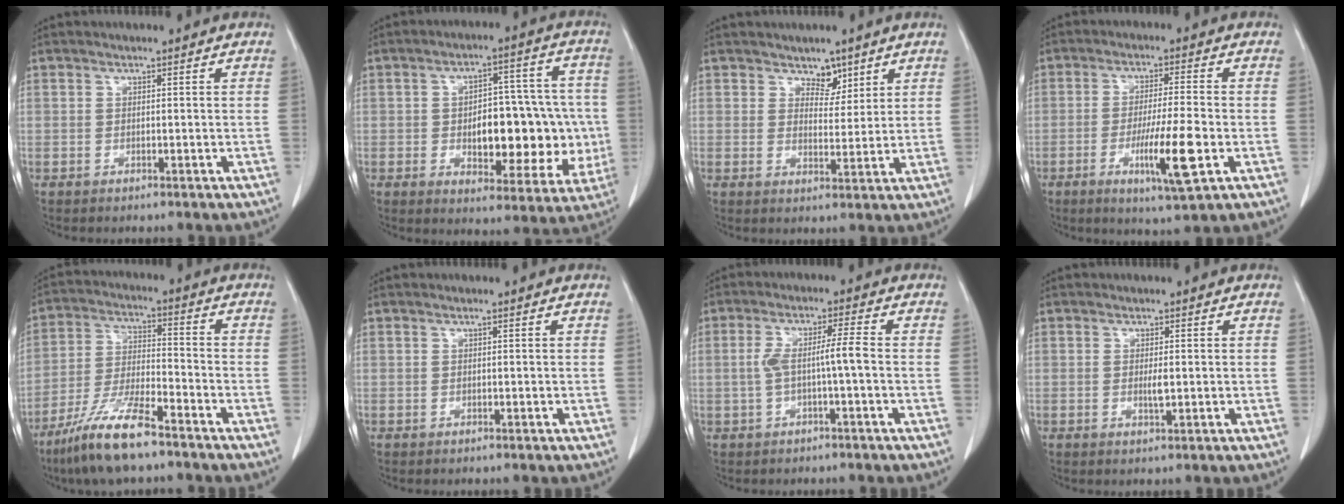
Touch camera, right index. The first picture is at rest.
{"total": 16.5, "force": [-1.8, 7.7, 14.5], "torque": [-0.184, 0.031, -0.009]}
{"total": 3.6, "force": [2.7, 2.2, 1.2], "torque": [-0.009, -0.004, 0.045]}
{"total": 9.8, "force": [-3.2, 0.1, 9.2], "torque": [-0.161, -0.022, -0.053]}
{"total": 12.7, "force": [-9.0, 2.0, 8.8], "torque": [-0.182, -0.021, -0.169]}
{"total": 0.0}
{"total": 5.0, "force": [-0.7, -0.1, 5.0], "torque": [-0.099, 0.017, -0.009]}
{"total": 1.8, "force": [-0.1, 0.4, 1.8], "torque": [-0.034, -0.003, 0.000]}